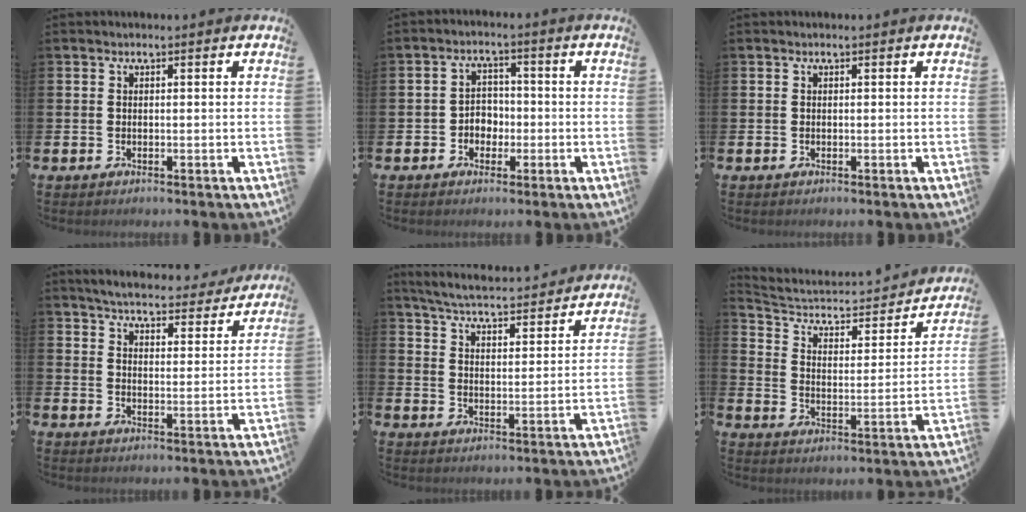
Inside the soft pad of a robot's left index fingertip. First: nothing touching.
{"total": 3.2, "force": [-1.1, 2.7, 1.2], "torque": [-0.023, 0.006, -0.029]}
{"total": 0.0}
{"total": 5.4, "force": [5.3, 0.7, 1.0], "torque": [-0.038, -0.036, 0.089]}
{"total": 5.5, "force": [5.3, 0.4, 1.1], "torque": [-0.046, -0.041, 0.091]}
{"total": 5.7, "force": [4.9, 2.2, 2.0], "torque": [-0.064, -0.041, 0.073]}